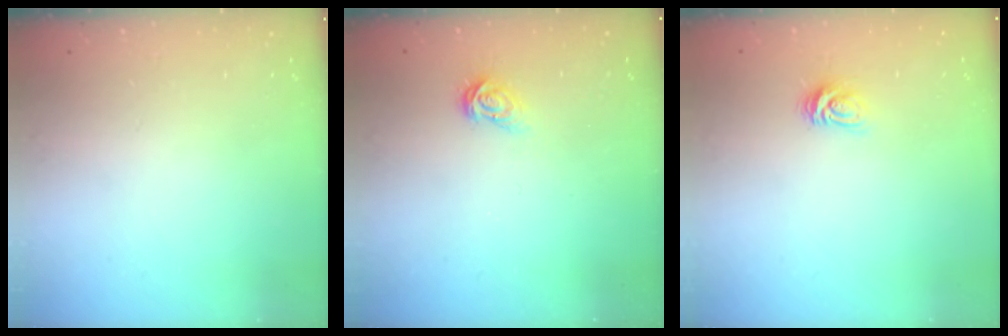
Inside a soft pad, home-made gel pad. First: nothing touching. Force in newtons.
{"total": 3.4, "press": 3.4, "slide": 0.4}
{"total": 4.4, "press": 4.4, "slide": 0.5}